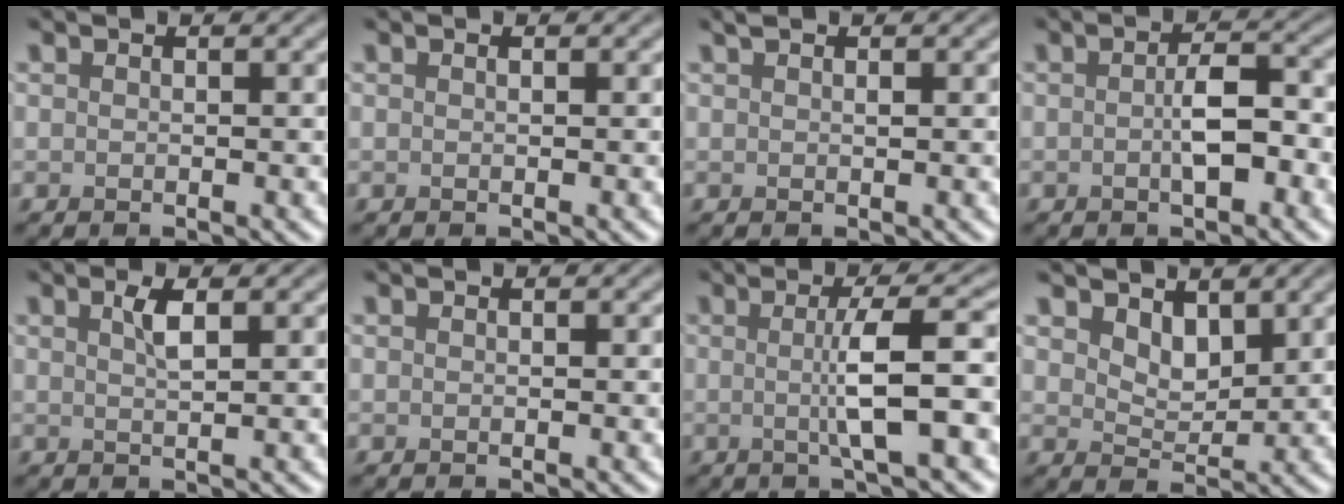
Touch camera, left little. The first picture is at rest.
{"total": 0.0}
{"total": 0.7, "force": [0.5, 0.2, 0.5], "torque": [-0.011, 0.003, 0.009]}
{"total": 3.2, "force": [-0.7, 1.1, 2.9], "torque": [-0.050, 0.002, -0.014]}
{"total": 1.5, "force": [0.8, 0.3, 1.2], "torque": [-0.025, 0.002, 0.014]}
{"total": 0.0}
{"total": 5.3, "force": [-0.1, 0.8, 5.3], "torque": [-0.084, 0.003, -0.006]}
{"total": 2.4, "force": [1.8, 1.3, 1.0], "torque": [-0.026, -0.010, 0.031]}